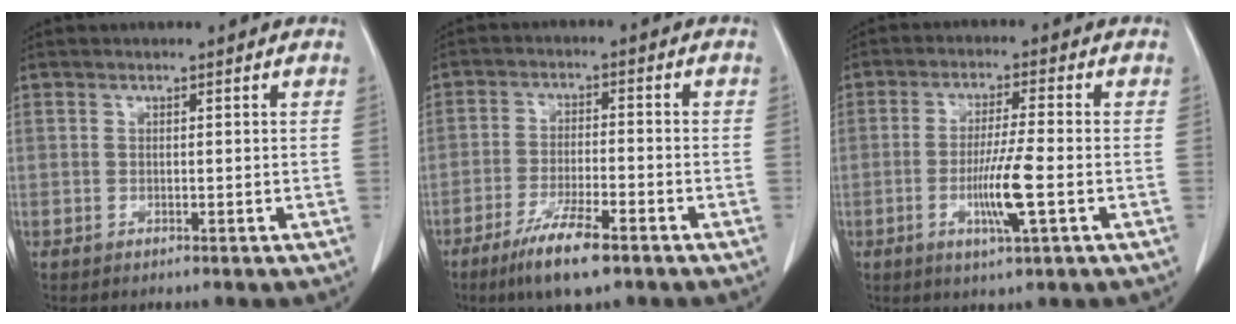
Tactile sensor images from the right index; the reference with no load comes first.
{"total": 8.4, "force": [-5.6, 1.1, 6.3], "torque": [-0.120, -0.016, -0.095]}
{"total": 7.2, "force": [-2.1, -0.3, 6.9], "torque": [-0.128, -0.012, -0.039]}